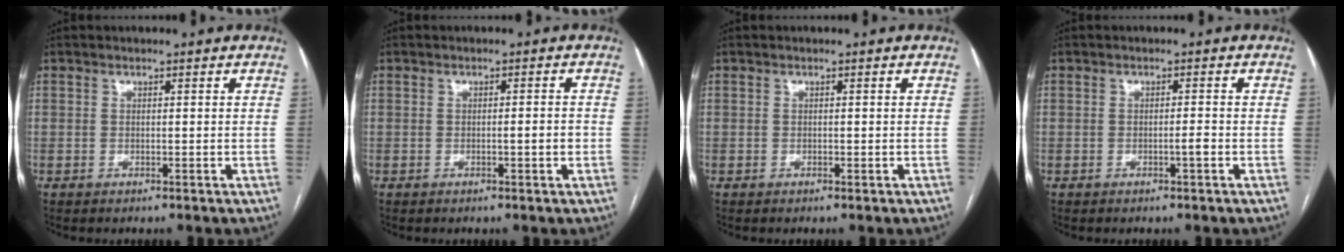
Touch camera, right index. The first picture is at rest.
{"total": 1.8, "force": [-0.5, 0.0, 1.7], "torque": [-0.026, -0.001, -0.007]}
{"total": 0.0}
{"total": 1.2, "force": [-0.6, -0.1, 1.0], "torque": [-0.018, 0.001, -0.009]}